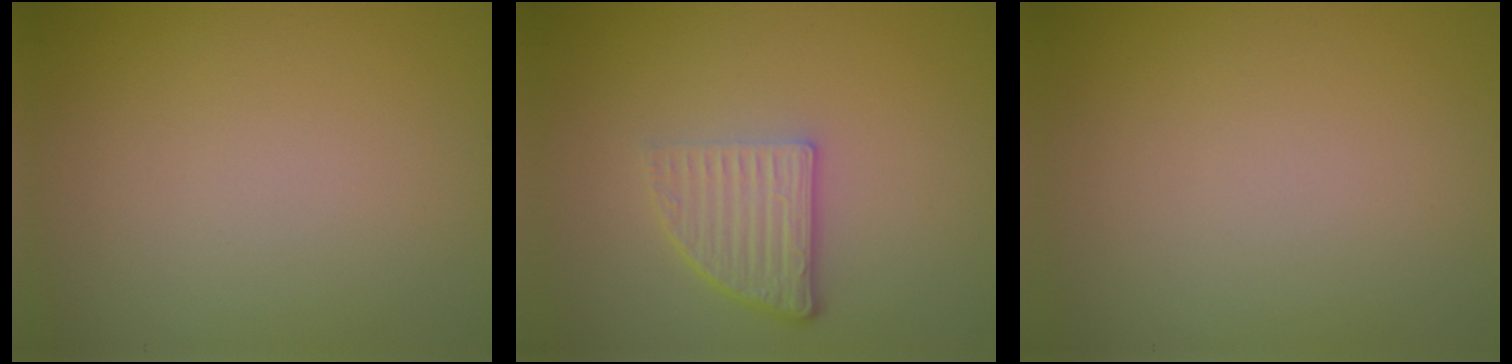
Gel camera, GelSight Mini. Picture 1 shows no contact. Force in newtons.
{"total": 3.7, "press": 2.5, "slide": 2.7}
{"total": 0.0}